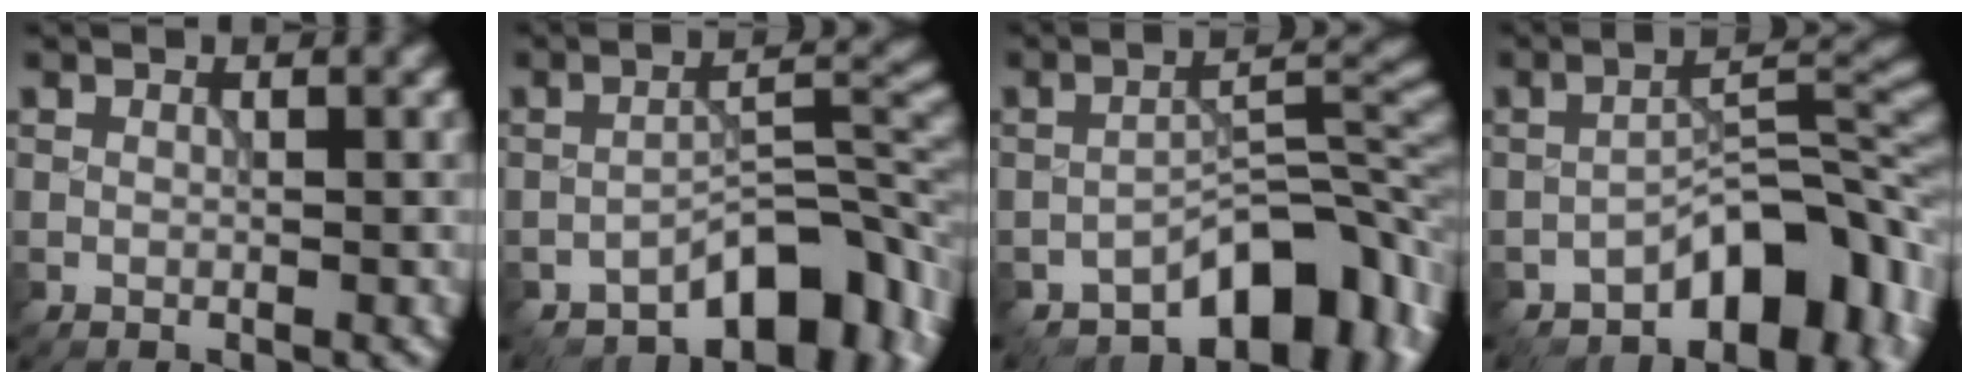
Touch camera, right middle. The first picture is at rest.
{"total": 7.8, "force": [-5.0, 3.1, 5.0], "torque": [-0.053, 0.009, -0.085]}
{"total": 8.6, "force": [-5.4, 3.9, 5.5], "torque": [-0.057, 0.006, -0.093]}
{"total": 8.8, "force": [-5.2, 4.0, 6.0], "torque": [-0.059, 0.011, -0.091]}